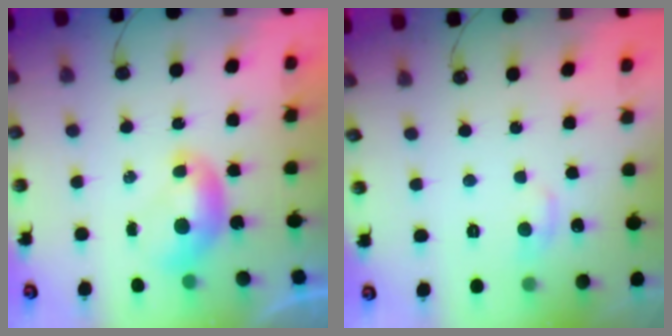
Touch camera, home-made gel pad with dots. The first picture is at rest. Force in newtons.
{"total": 1.0, "press": 0.5, "slide": 0.8}